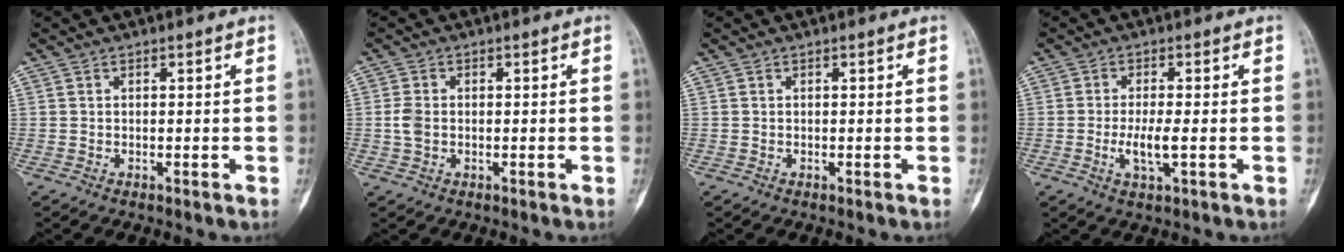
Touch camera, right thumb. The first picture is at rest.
{"total": 3.0, "force": [-0.2, 2.1, 2.1], "torque": [-0.049, 0.005, -0.004]}
{"total": 0.0}
{"total": 4.7, "force": [-1.0, 1.2, 4.5], "torque": [-0.092, -0.007, -0.021]}